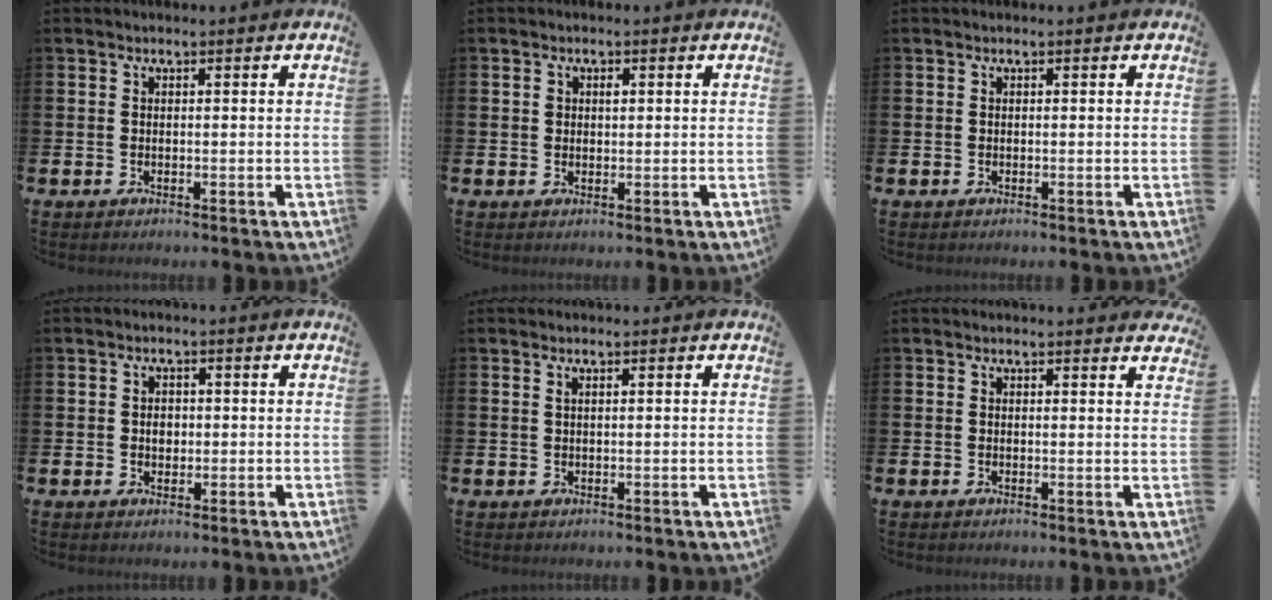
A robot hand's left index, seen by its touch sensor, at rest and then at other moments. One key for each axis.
{"total": 1.1, "fx": 0.5, "fy": 0.8, "fz": 0.5, "tx": 0.006, "ty": -0.001, "tz": 0.004}
{"total": 0.0}
{"total": 1.8, "fx": 0.1, "fy": 1.4, "fz": 1.1, "tx": -0.005, "ty": 0.002, "tz": -0.003}
{"total": 0.7, "fx": 0.6, "fy": 0.0, "fz": 0.4, "tx": -0.007, "ty": 0.000, "tz": 0.010}
{"total": 1.3, "fx": 1.3, "fy": 0.0, "fz": 0.0, "tx": 0.010, "ty": -0.008, "tz": 0.022}